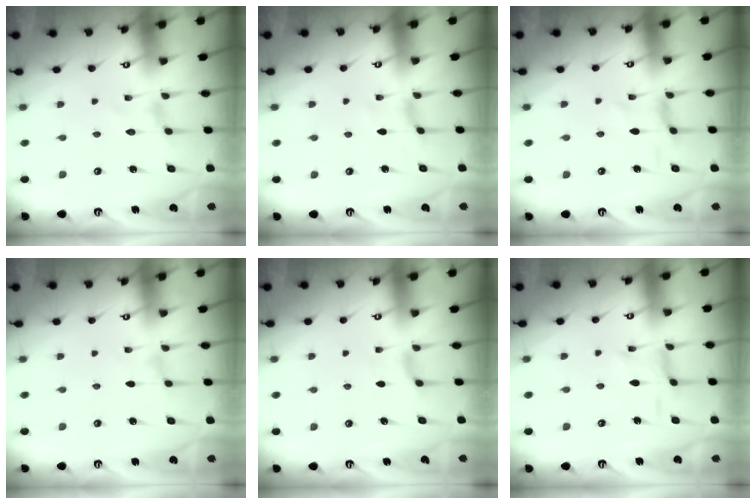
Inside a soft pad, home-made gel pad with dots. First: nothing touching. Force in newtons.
{"total": 1.2, "press": 1.1, "slide": 0.4}
{"total": 1.4, "press": 1.3, "slide": 0.3}
{"total": 0.0}
{"total": 2.7, "press": 2.7, "slide": 0.6}
{"total": 1.6, "press": 1.6, "slide": 0.4}